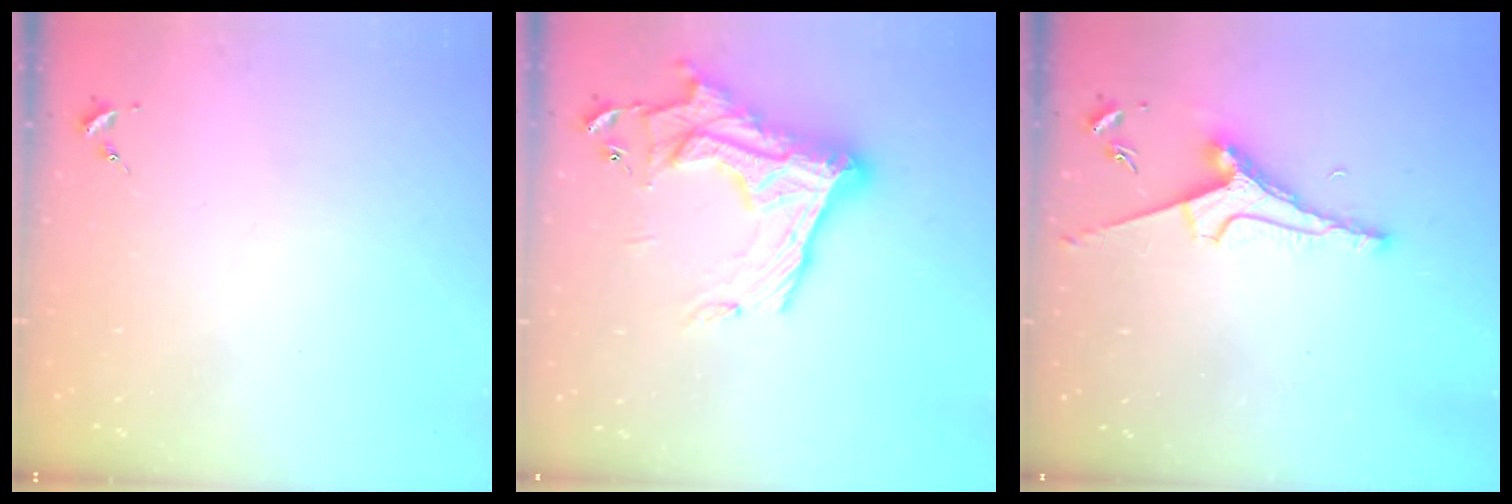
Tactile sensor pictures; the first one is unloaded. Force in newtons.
{"total": 23.0, "press": 22.9, "slide": 1.4}
{"total": 7.6, "press": 7.5, "slide": 0.9}